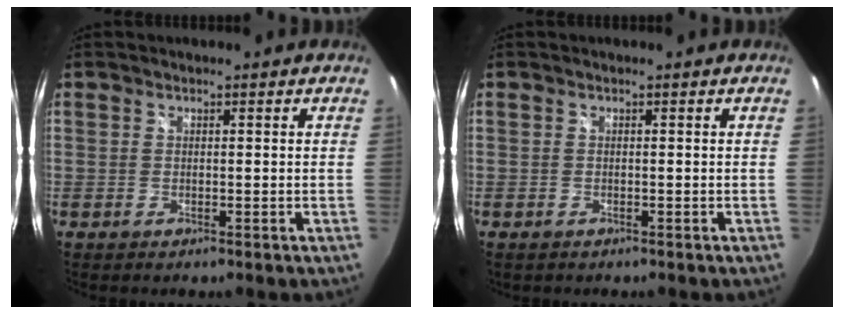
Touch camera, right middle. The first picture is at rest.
{"total": 0.7, "force": [-0.4, 0.5, 0.1], "torque": [-0.005, -0.003, -0.007]}